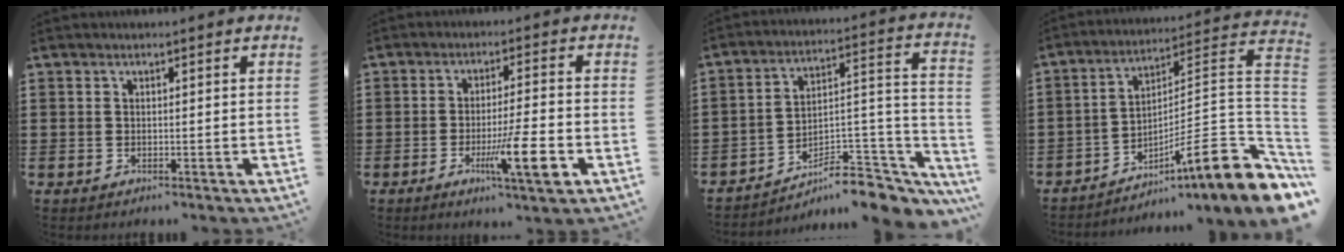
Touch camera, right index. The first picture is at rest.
{"total": 9.3, "force": [-3.5, 1.0, 8.6], "torque": [-0.153, -0.012, -0.060]}
{"total": 7.6, "force": [-6.0, 2.7, 3.8], "torque": [-0.052, 0.011, -0.111]}
{"total": 10.7, "force": [-5.2, 0.9, 9.3], "torque": [-0.132, -0.025, -0.104]}